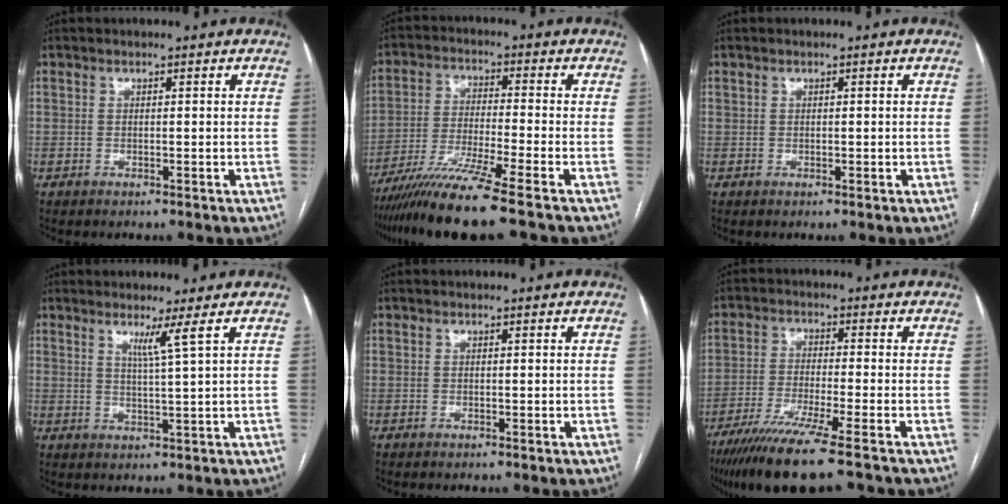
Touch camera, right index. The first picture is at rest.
{"total": 10.9, "force": [-8.5, -2.1, 6.4], "torque": [-0.113, -0.036, -0.149]}
{"total": 0.6, "force": [0.2, 0.5, 0.3], "torque": [-0.004, 0.004, 0.005]}
{"total": 3.0, "force": [1.7, -1.4, 2.0], "torque": [-0.040, -0.019, 0.036]}
{"total": 0.0}
{"total": 12.8, "force": [-9.7, -0.8, 8.4], "torque": [-0.143, -0.039, -0.159]}